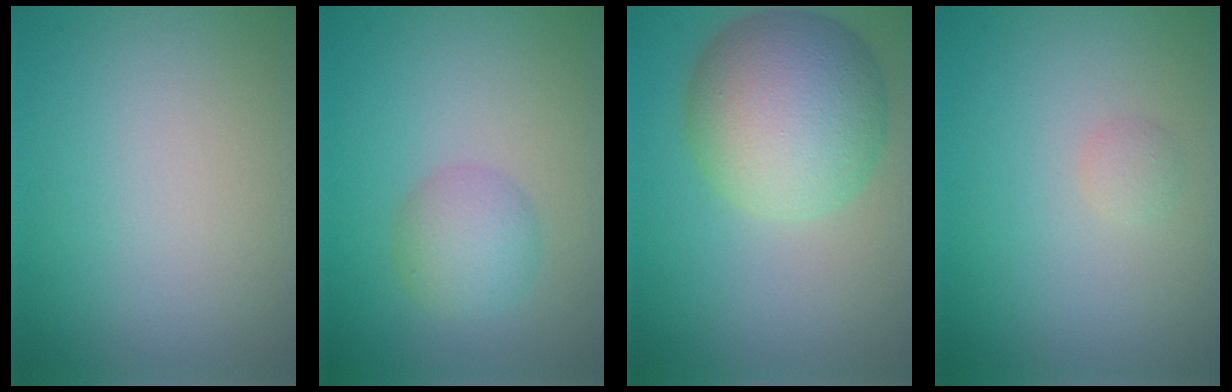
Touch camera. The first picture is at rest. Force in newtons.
{"total": 3.0, "press": 3.0, "slide": 0.1}
{"total": 9.4, "press": 9.4, "slide": 0.2}
{"total": 0.8, "press": 0.8, "slide": 0.0}